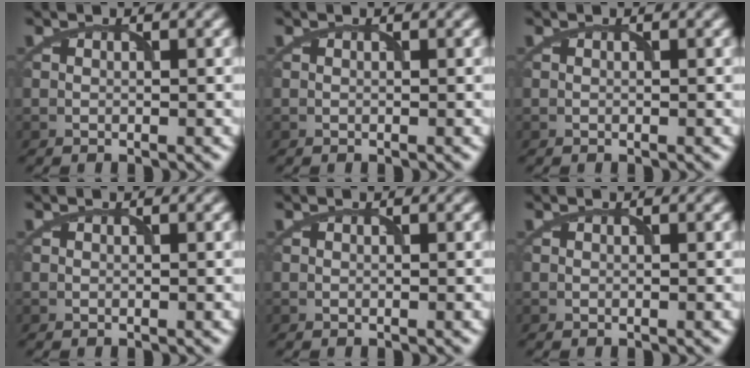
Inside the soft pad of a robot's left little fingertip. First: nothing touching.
{"total": 0.0}
{"total": 0.0}
{"total": 0.0}
{"total": 0.0}
{"total": 0.0}